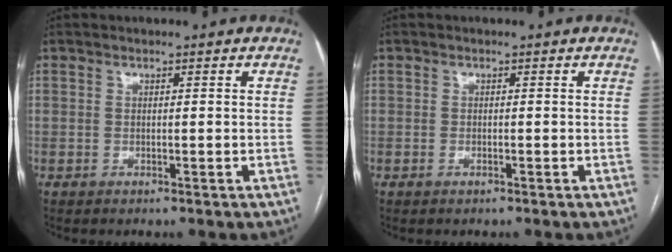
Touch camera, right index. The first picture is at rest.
{"total": 0.6, "force": [-0.3, 0.4, 0.3], "torque": [-0.003, 0.002, -0.005]}